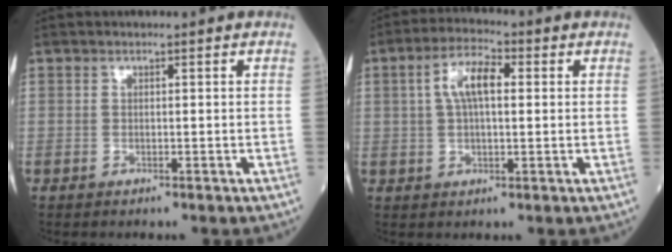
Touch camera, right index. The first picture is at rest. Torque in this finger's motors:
{"motor_torque": [0.52, 0.38, 0.27, 0.13]}